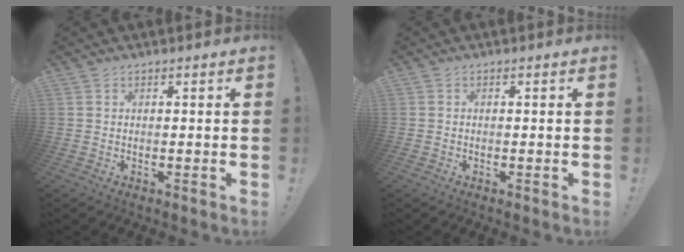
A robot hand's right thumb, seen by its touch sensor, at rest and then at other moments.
{"total": 0.0}